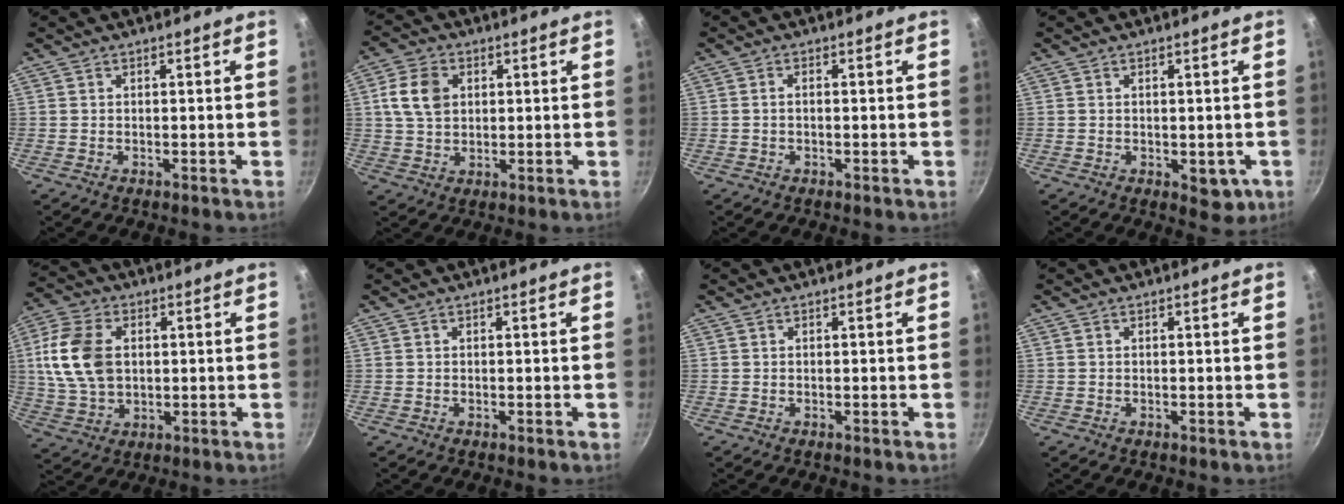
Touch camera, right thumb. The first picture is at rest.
{"total": 8.1, "force": [1.9, 5.9, 5.2], "torque": [-0.085, 0.005, 0.033]}
{"total": 1.2, "force": [-0.2, 0.6, 1.0], "torque": [-0.023, 0.009, -0.005]}
{"total": 4.6, "force": [-1.0, 2.7, 3.6], "torque": [-0.034, -0.003, -0.007]}
{"total": 13.3, "force": [1.9, 9.0, 9.6], "torque": [-0.177, 0.002, 0.035]}
{"total": 0.0}
{"total": 0.0}
{"total": 0.0}